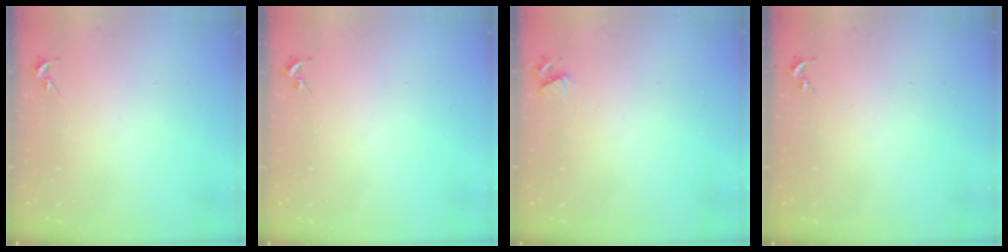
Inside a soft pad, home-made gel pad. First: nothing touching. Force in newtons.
{"total": 0.0}
{"total": 4.1, "press": 4.0, "slide": 0.6}
{"total": 0.0}